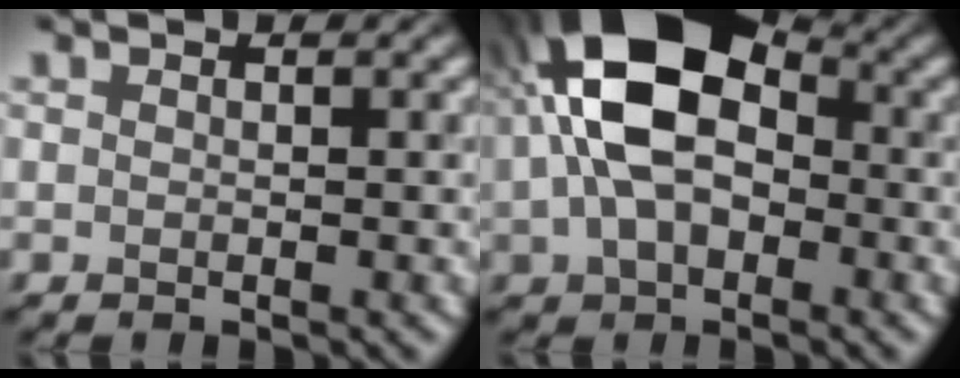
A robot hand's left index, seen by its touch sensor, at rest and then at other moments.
{"total": 11.8, "force": [0.8, 7.1, 9.4], "torque": [-0.196, 0.027, -0.004]}